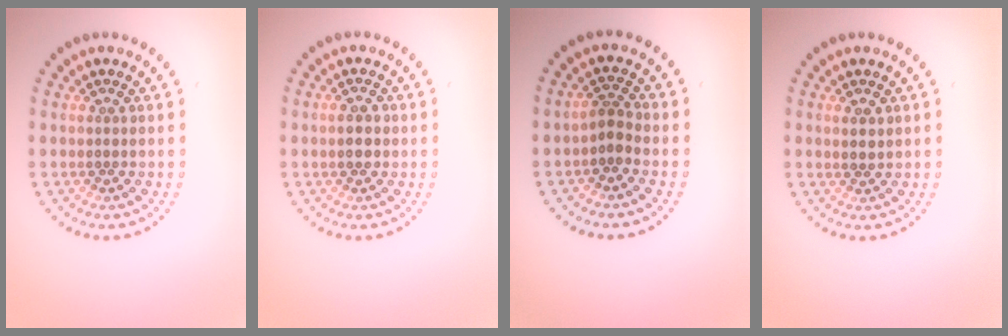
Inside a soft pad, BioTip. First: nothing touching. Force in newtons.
{"total": 1.6, "press": 1.6, "slide": 0.1}
{"total": 1.7, "press": 1.3, "slide": 1.0}
{"total": 1.2, "press": 1.1, "slide": 0.5}